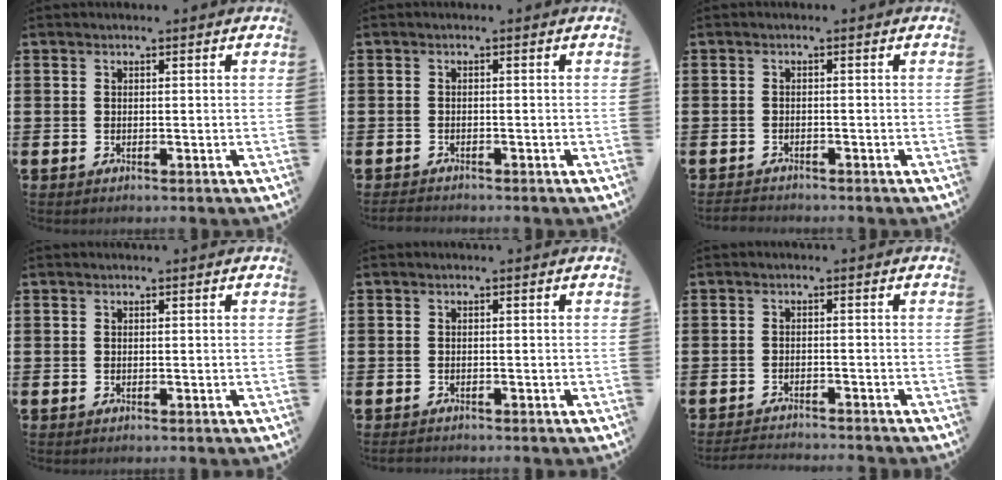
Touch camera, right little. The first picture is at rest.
{"total": 0.8, "force": [-0.8, 0.2, 0.1], "torque": [-0.004, -0.001, -0.017]}
{"total": 0.8, "force": [-0.8, 0.1, 0.0], "torque": [-0.002, 0.001, -0.017]}
{"total": 0.0}
{"total": 0.5, "force": [-0.5, 0.2, 0.1], "torque": [-0.004, 0.000, -0.011]}
{"total": 1.8, "force": [-1.8, -0.1, 0.1], "torque": [-0.004, 0.002, -0.036]}